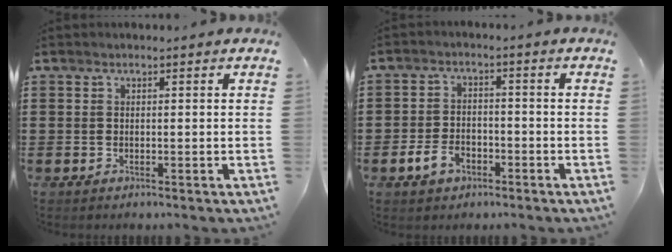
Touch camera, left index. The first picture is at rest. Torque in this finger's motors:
{"motor_torque": [0.23, 0.22, 0.29, 0.05]}